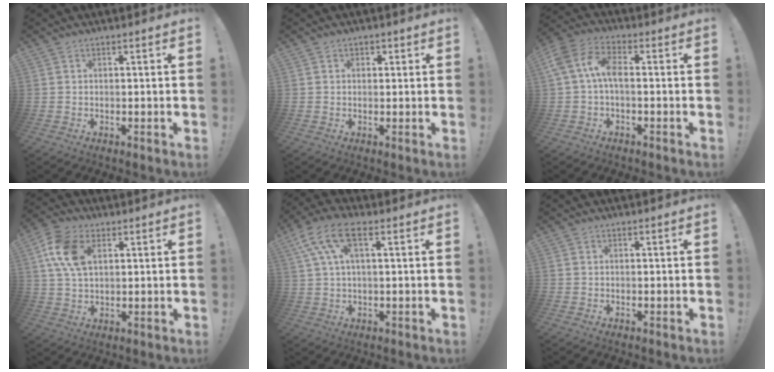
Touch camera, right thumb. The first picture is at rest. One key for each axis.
{"total": 1.1, "fx": 0.4, "fy": 1.0, "fz": 0.3, "tx": 0.010, "ty": -0.003, "tz": 0.004}
{"total": 9.1, "fx": 0.3, "fy": 4.4, "fz": 7.9, "tx": -0.174, "ty": 0.003, "tz": 0.008}
{"total": 11.9, "fx": 4.0, "fy": 7.3, "fz": 8.5, "tx": -0.166, "ty": 0.002, "tz": 0.076}
{"total": 10.6, "fx": 4.2, "fy": 4.5, "fz": 8.6, "tx": -0.169, "ty": -0.001, "tz": 0.084}
{"total": 0.0}